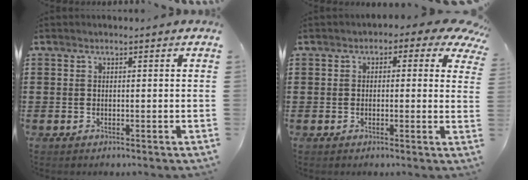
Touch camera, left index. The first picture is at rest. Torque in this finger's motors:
{"motor_torque": [2.14, 0.00, 1.05, 0.11]}